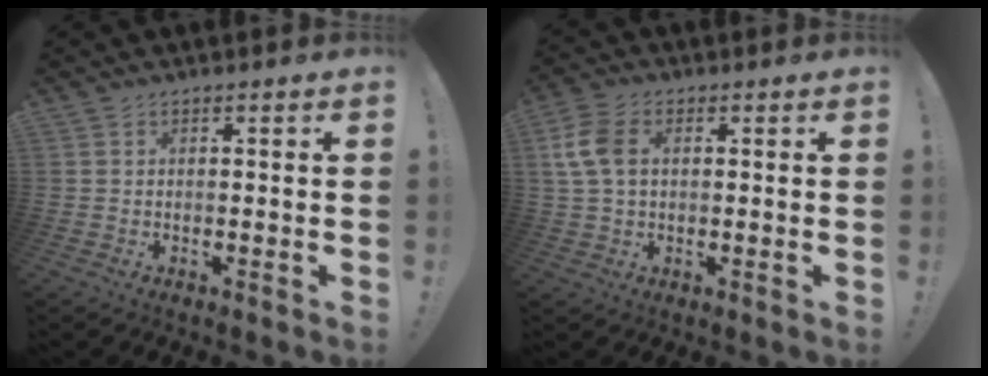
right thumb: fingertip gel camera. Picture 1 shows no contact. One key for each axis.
{"total": 9.7, "fx": 1.7, "fy": 6.7, "fz": 6.8, "tx": -0.150, "ty": 0.012, "tz": 0.036}